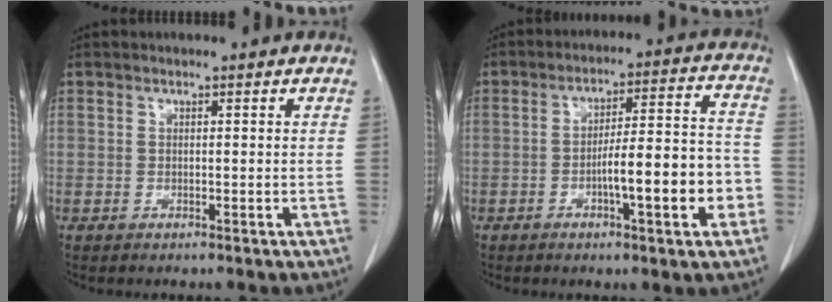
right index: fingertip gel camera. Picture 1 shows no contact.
{"total": 11.7, "force": [-3.6, 1.6, 11.0], "torque": [-0.166, 0.020, -0.051]}